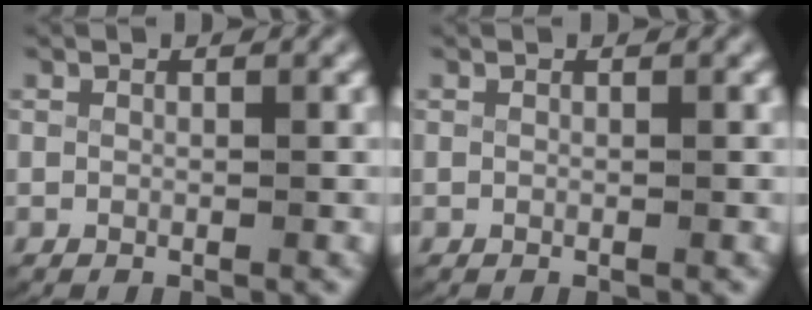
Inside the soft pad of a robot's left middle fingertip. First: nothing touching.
{"total": 0.0}